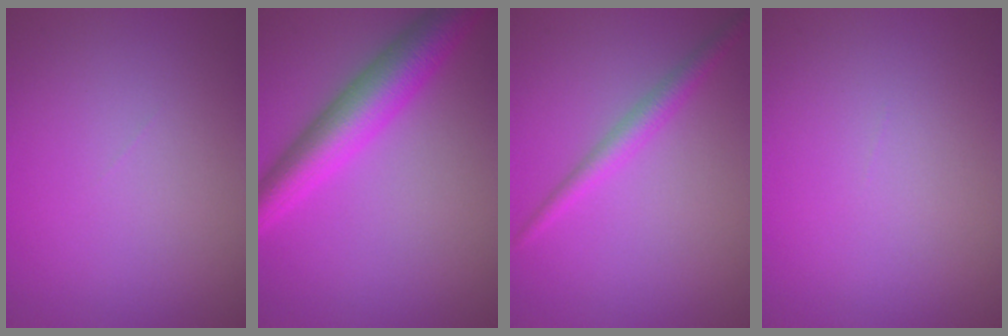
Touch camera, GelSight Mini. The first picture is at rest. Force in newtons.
{"total": 6.3, "press": 6.3, "slide": 0.1}
{"total": 2.1, "press": 2.1, "slide": 0.1}
{"total": 0.0}